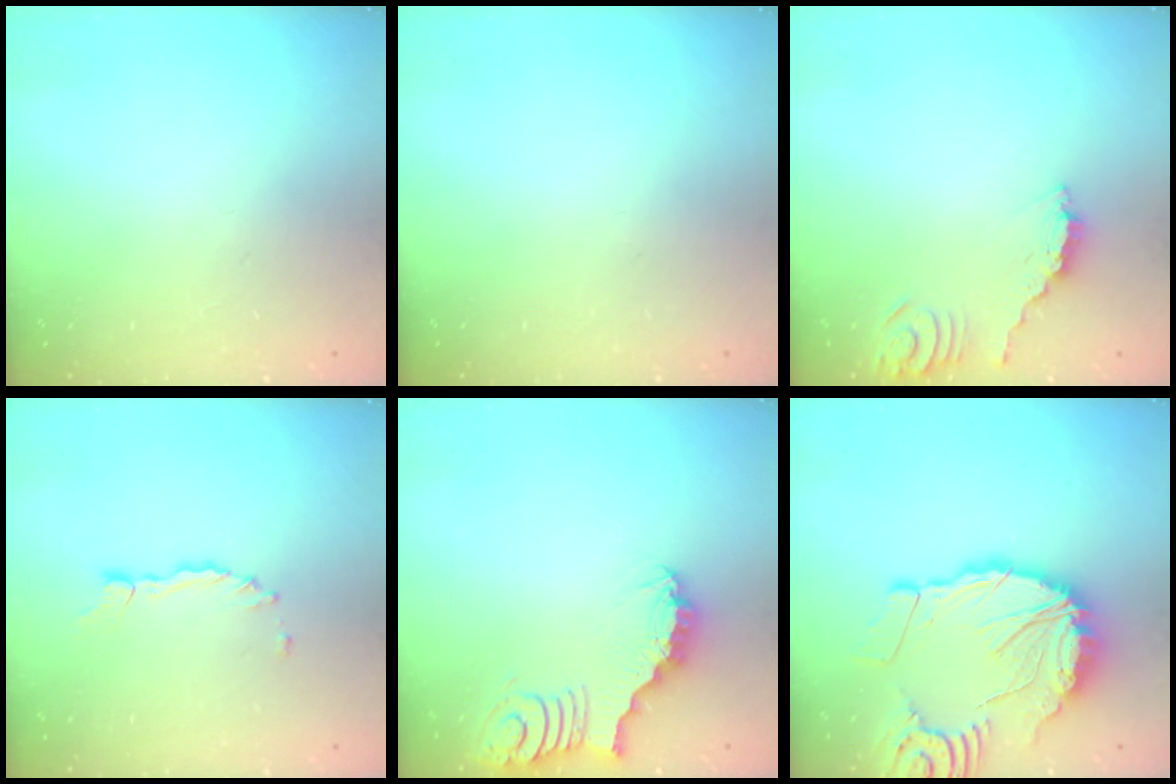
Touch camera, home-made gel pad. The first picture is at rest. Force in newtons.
{"total": 0.0}
{"total": 3.0, "press": 3.0, "slide": 0.1}
{"total": 1.4, "press": 1.4, "slide": 0.2}
{"total": 3.2, "press": 3.2, "slide": 0.1}
{"total": 18.0, "press": 17.9, "slide": 2.3}